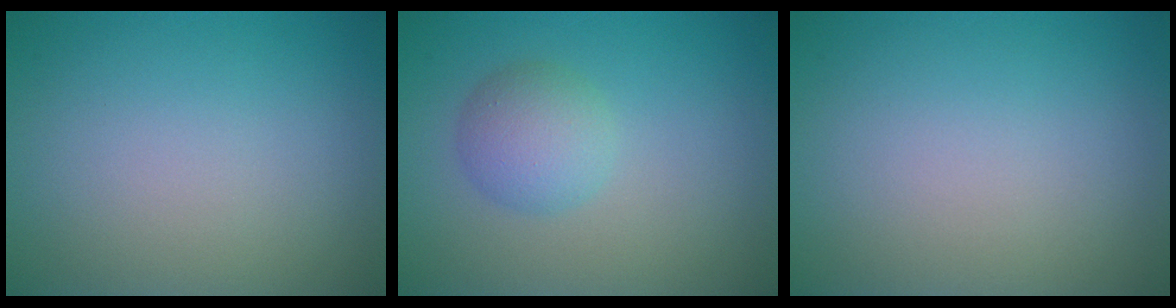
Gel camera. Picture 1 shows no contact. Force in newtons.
{"total": 3.0, "press": 3.0, "slide": 0.0}
{"total": 0.0}